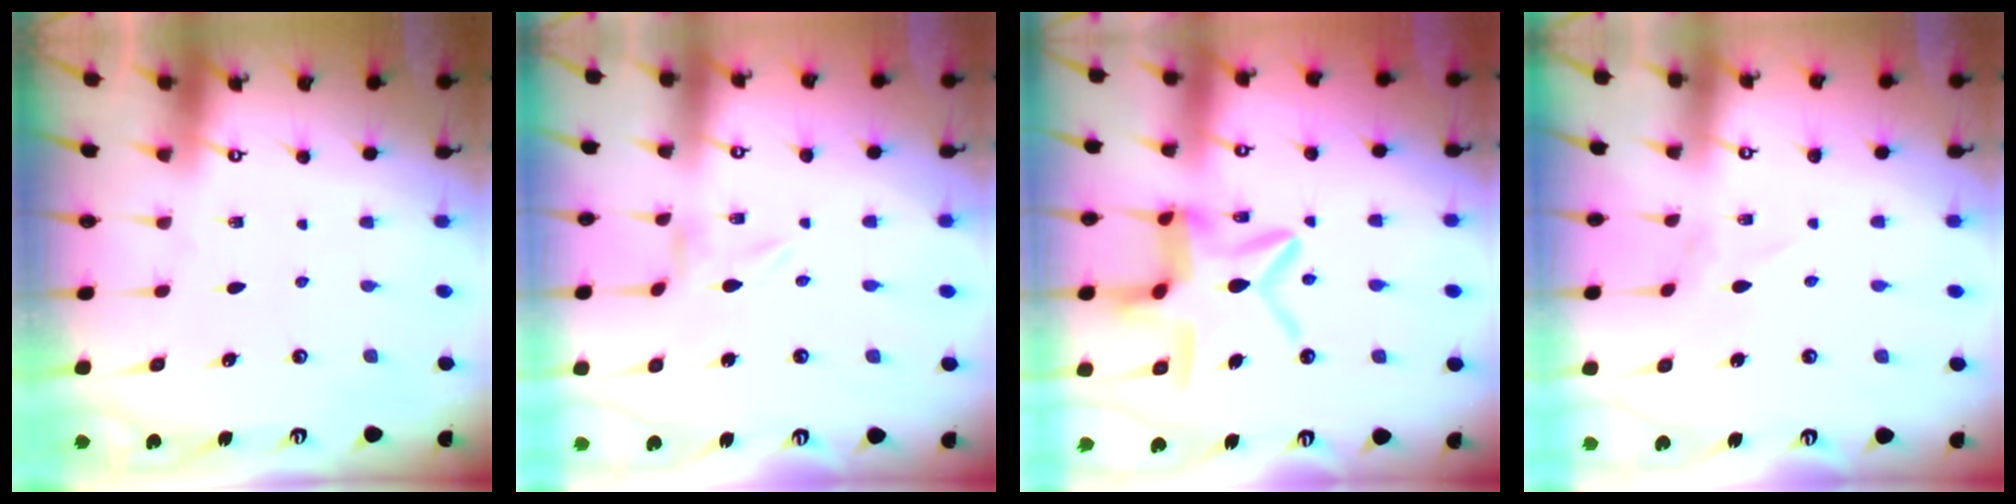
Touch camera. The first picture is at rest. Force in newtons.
{"total": 0.0}
{"total": 15.3, "press": 15.2, "slide": 1.5}
{"total": 0.7, "press": 0.6, "slide": 0.3}